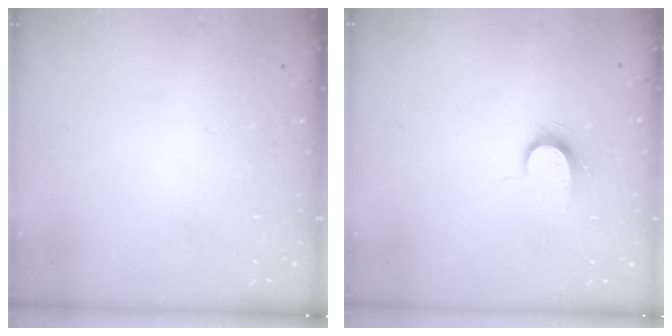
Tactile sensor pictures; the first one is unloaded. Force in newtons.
{"total": 6.6, "press": 6.6, "slide": 0.7}